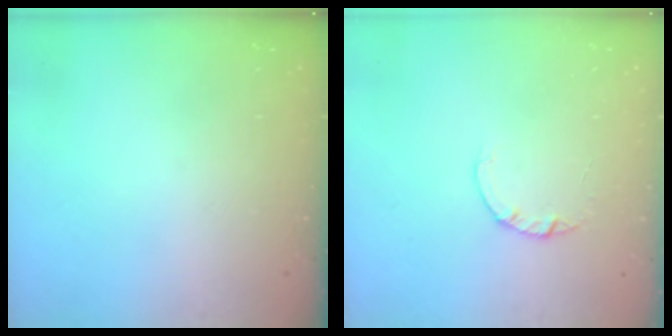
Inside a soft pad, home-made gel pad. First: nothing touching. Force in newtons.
{"total": 1.4, "press": 1.4, "slide": 0.2}